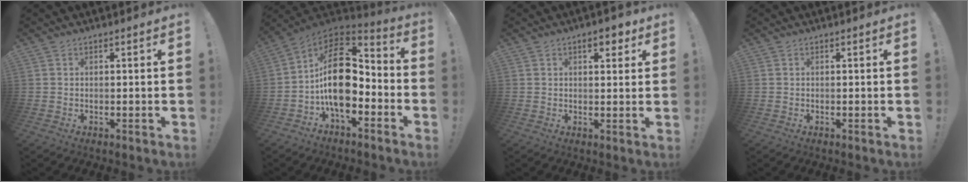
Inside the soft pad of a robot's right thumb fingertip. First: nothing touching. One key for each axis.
{"total": 19.6, "fx": -0.3, "fy": 11.6, "fz": 15.8, "tx": -0.283, "ty": 0.015, "tz": 0.004}
{"total": 4.8, "fx": 2.8, "fy": 2.4, "fz": 3.2, "tx": -0.028, "ty": -0.010, "tz": 0.043}
{"total": 0.0}